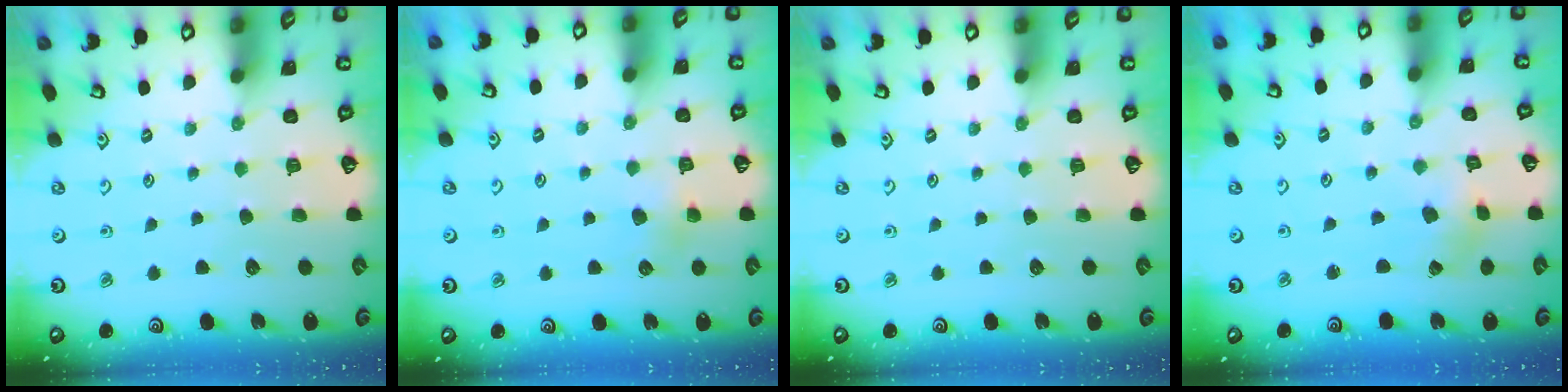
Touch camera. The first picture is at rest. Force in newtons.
{"total": 4.0, "press": 4.0, "slide": 0.4}
{"total": 0.0}
{"total": 1.5, "press": 1.5, "slide": 0.3}